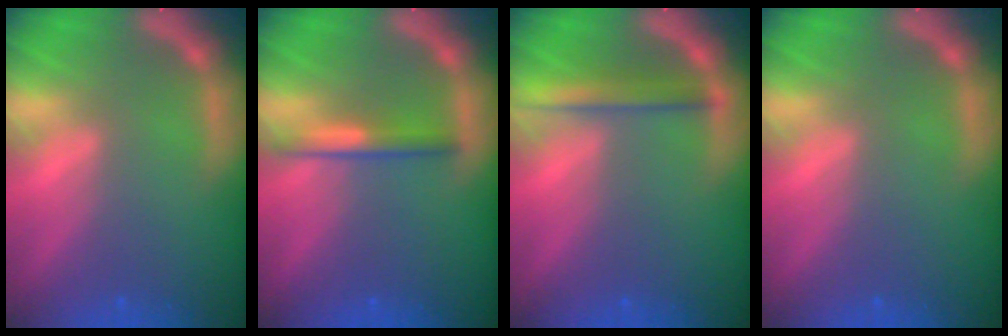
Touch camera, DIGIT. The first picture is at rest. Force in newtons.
{"total": 2.4}
{"total": 2.9}
{"total": 0.0}